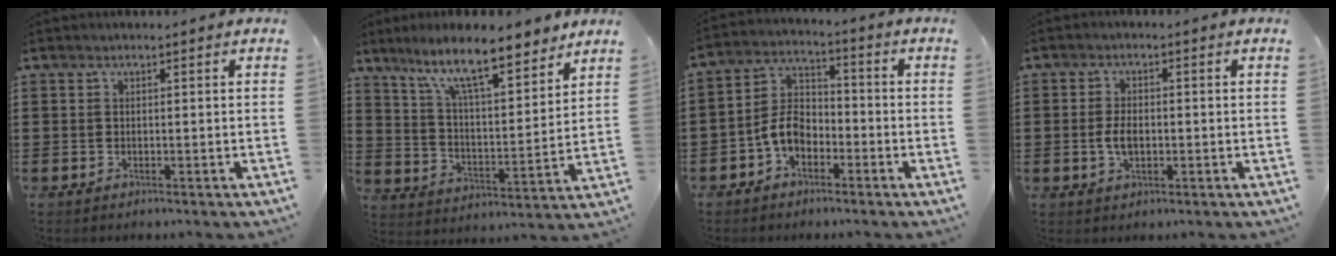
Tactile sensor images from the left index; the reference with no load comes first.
{"total": 11.4, "force": [9.0, 1.9, 6.8], "torque": [-0.151, -0.036, 0.155]}
{"total": 6.4, "force": [-3.1, 4.0, 3.9], "torque": [-0.098, 0.008, -0.067]}
{"total": 3.6, "force": [-0.4, 1.8, 3.0], "torque": [-0.065, 0.001, -0.009]}